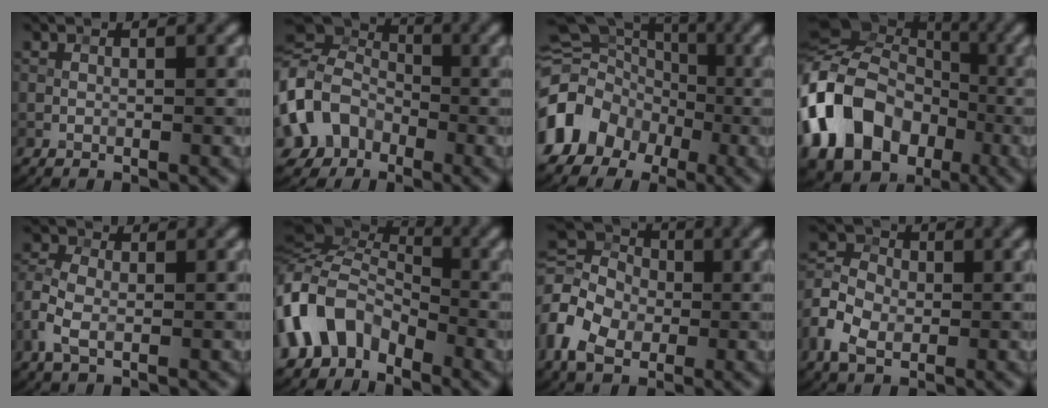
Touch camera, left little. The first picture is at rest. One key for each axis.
{"total": 7.3, "fx": -1.7, "fy": 6.3, "fz": 3.4, "tx": -0.079, "ty": 0.008, "tz": -0.047}
{"total": 10.0, "fx": -3.8, "fy": 8.2, "fz": 4.3, "tx": -0.087, "ty": 0.006, "tz": -0.073}
{"total": 14.1, "fx": -3.9, "fy": 10.5, "fz": 8.6, "tx": -0.202, "ty": -0.006, "tz": -0.077}
{"total": 3.5, "fx": -0.9, "fy": 2.1, "fz": 2.6, "tx": -0.068, "ty": 0.003, "tz": -0.026}
{"total": 8.0, "fx": -3.5, "fy": 5.5, "fz": 4.7, "tx": -0.088, "ty": 0.015, "tz": -0.083}
{"total": 7.3, "fx": -1.1, "fy": 5.6, "fz": 4.5, "tx": -0.114, "ty": 0.011, "tz": -0.040}
{"total": 5.5, "fx": -1.9, "fy": 4.0, "fz": 3.4, "tx": -0.079, "ty": 0.005, "tz": -0.046}